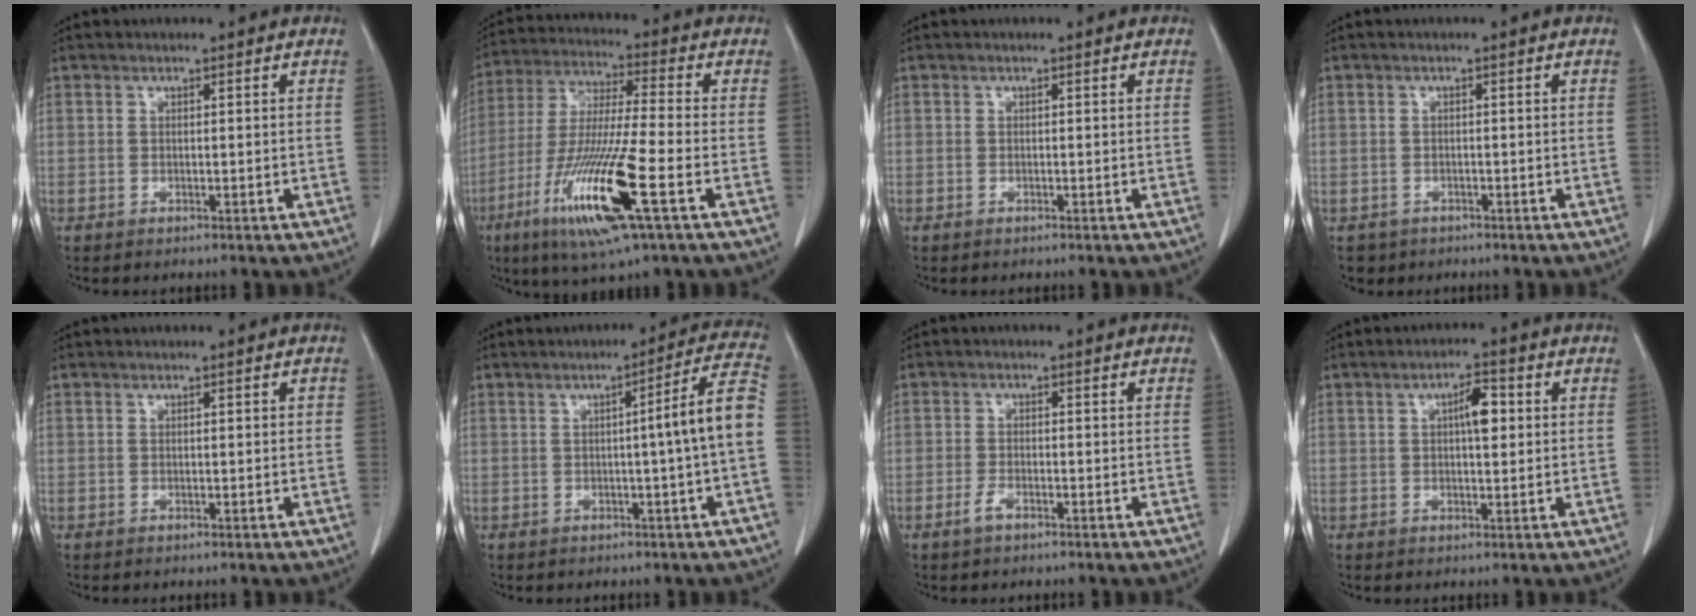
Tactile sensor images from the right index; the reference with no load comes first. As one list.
[{"total": 16.8, "force": [-6.7, 0.6, 15.4], "torque": [-0.320, -0.031, -0.125]}, {"total": 0.0}, {"total": 2.8, "force": [-1.6, 2.3, 0.0], "torque": [0.001, 0.004, -0.025]}, {"total": 0.7, "force": [0.1, 0.3, 0.6], "torque": [-0.010, 0.002, 0.002]}, {"total": 7.9, "force": [-0.8, -1.3, 7.8], "torque": [-0.099, 0.015, -0.014]}, {"total": 1.8, "force": [-1.1, 0.5, 1.3], "torque": [-0.026, 0.000, -0.022]}, {"total": 4.2, "force": [0.9, 1.2, 3.9], "torque": [-0.066, 0.008, 0.012]}]